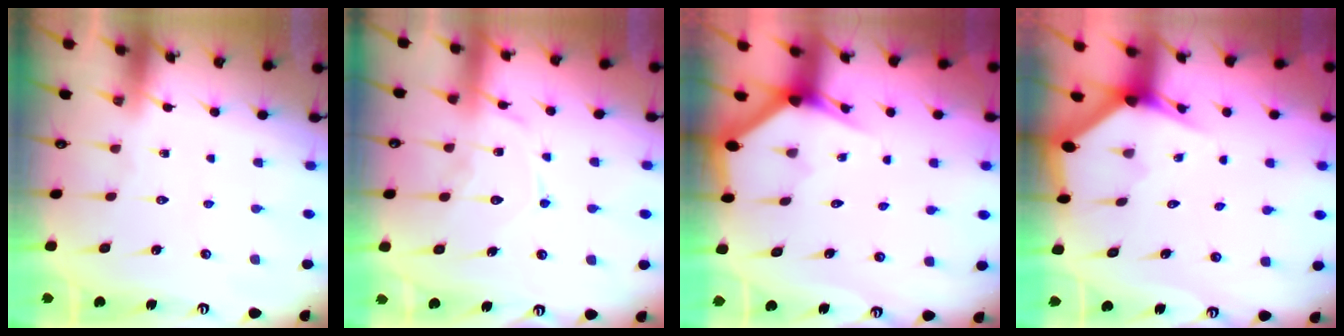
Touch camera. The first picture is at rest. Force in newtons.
{"total": 12.4, "press": 12.4, "slide": 1.2}
{"total": 3.0, "press": 3.0, "slide": 0.1}
{"total": 2.8, "press": 2.8, "slide": 0.2}